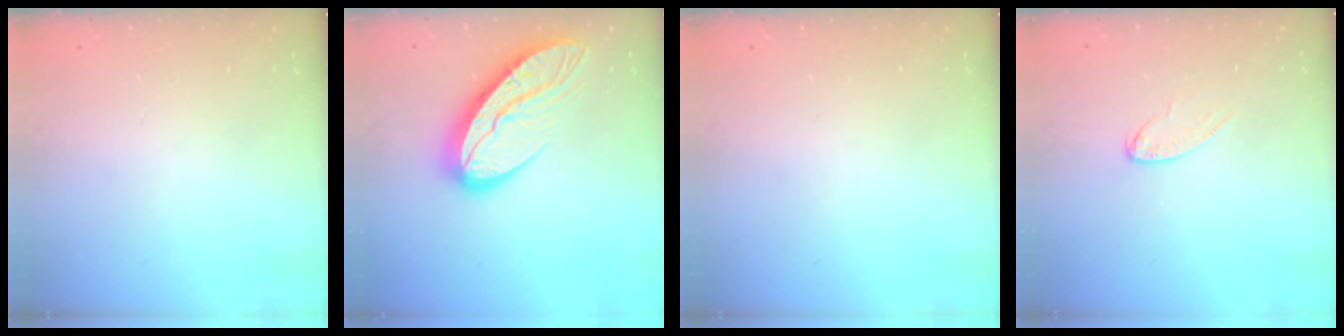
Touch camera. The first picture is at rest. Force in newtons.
{"total": 15.1, "press": 15.0, "slide": 1.3}
{"total": 0.0}
{"total": 6.8, "press": 6.7, "slide": 0.6}